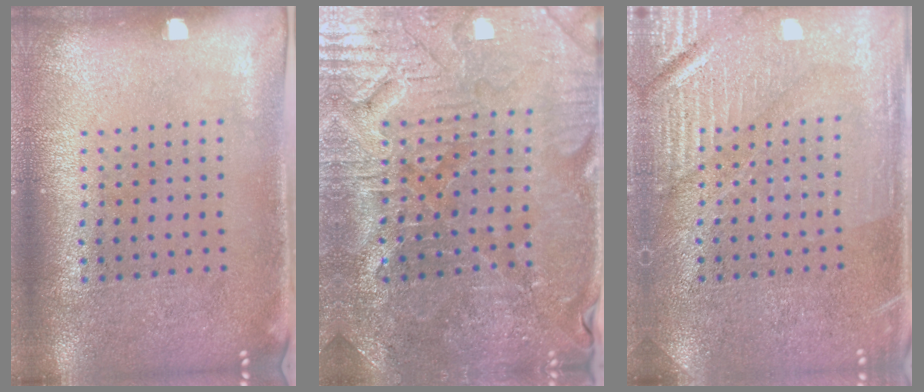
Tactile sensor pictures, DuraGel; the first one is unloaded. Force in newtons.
{"total": 3.6, "press": 3.6, "slide": 0.5}
{"total": 4.1, "press": 4.1, "slide": 0.7}